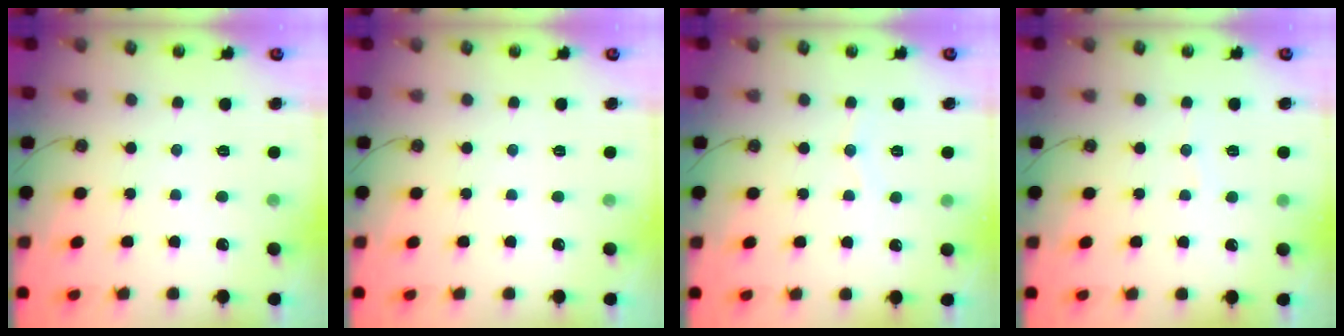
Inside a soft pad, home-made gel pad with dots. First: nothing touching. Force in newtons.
{"total": 0.0}
{"total": 4.3, "press": 4.2, "slide": 0.4}
{"total": 3.7, "press": 3.7, "slide": 0.3}